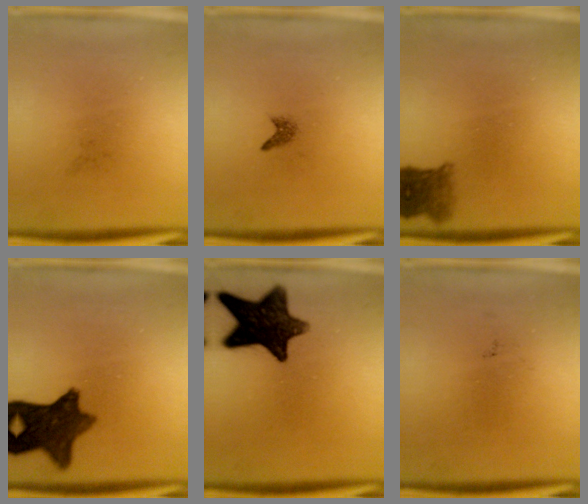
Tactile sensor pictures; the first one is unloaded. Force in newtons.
{"total": 0.9}
{"total": 3.8}
{"total": 10.8}
{"total": 13.3}
{"total": 0.0}